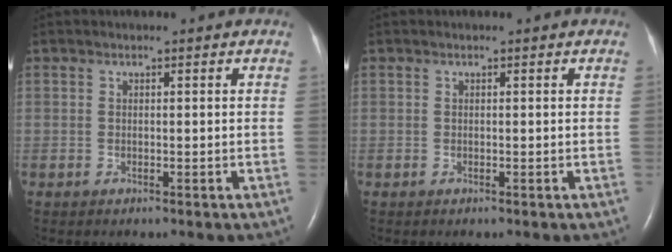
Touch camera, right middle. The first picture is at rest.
{"total": 0.0}